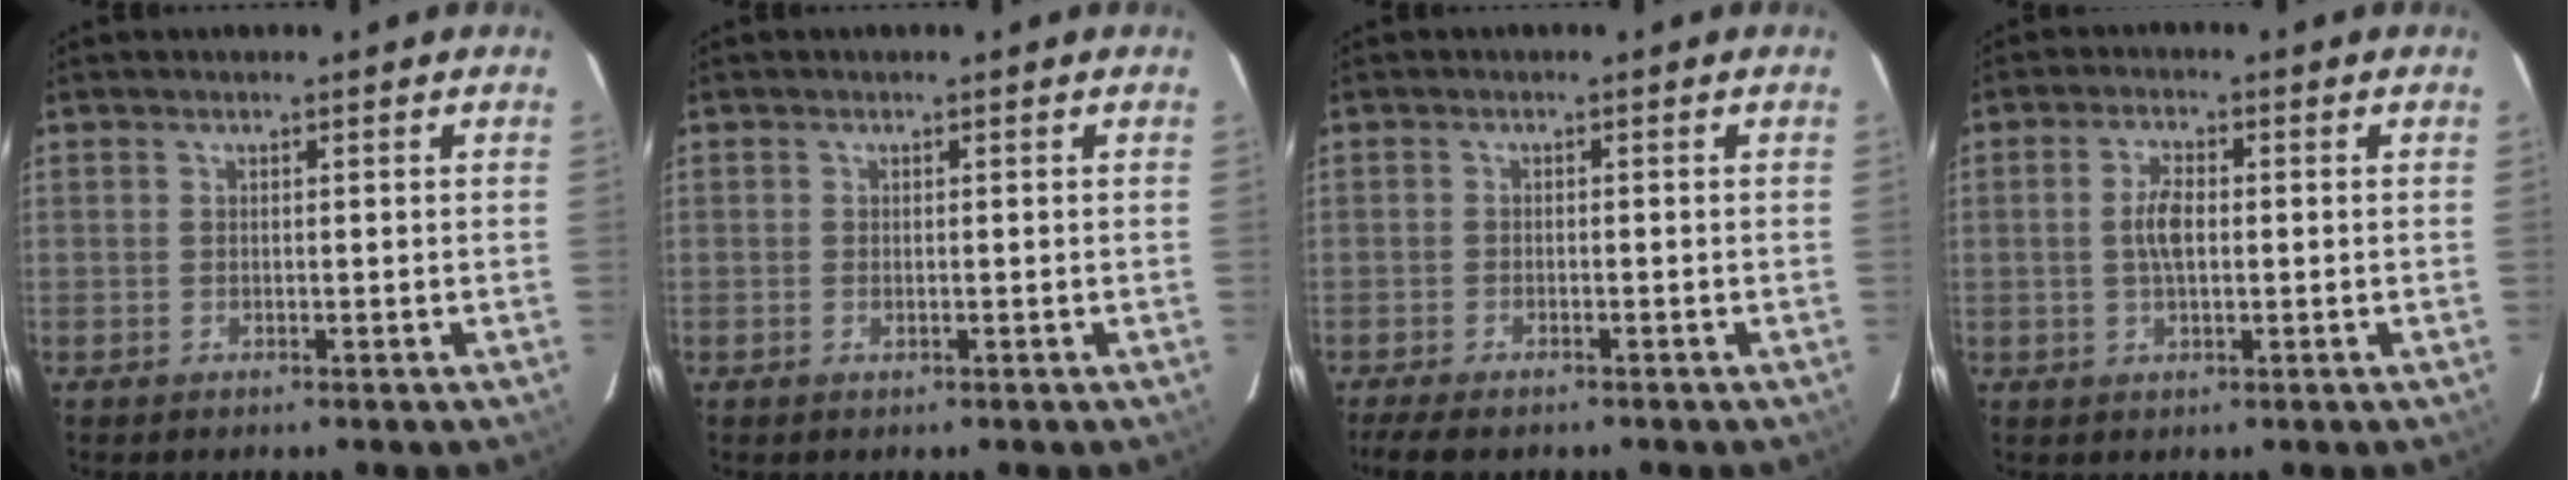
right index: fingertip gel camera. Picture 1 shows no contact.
{"total": 0.6, "force": [-0.1, 0.4, 0.4], "torque": [-0.009, 0.000, -0.002]}
{"total": 5.3, "force": [-4.4, 1.3, 2.7], "torque": [-0.071, -0.024, -0.079]}
{"total": 4.4, "force": [0.0, 2.0, 4.0], "torque": [-0.079, 0.005, 0.001]}